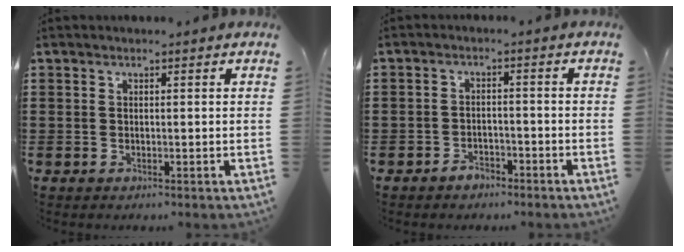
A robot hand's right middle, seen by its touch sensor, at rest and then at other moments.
{"total": 2.4, "force": [-2.2, 1.1, 0.3], "torque": [-0.011, 0.004, -0.046]}